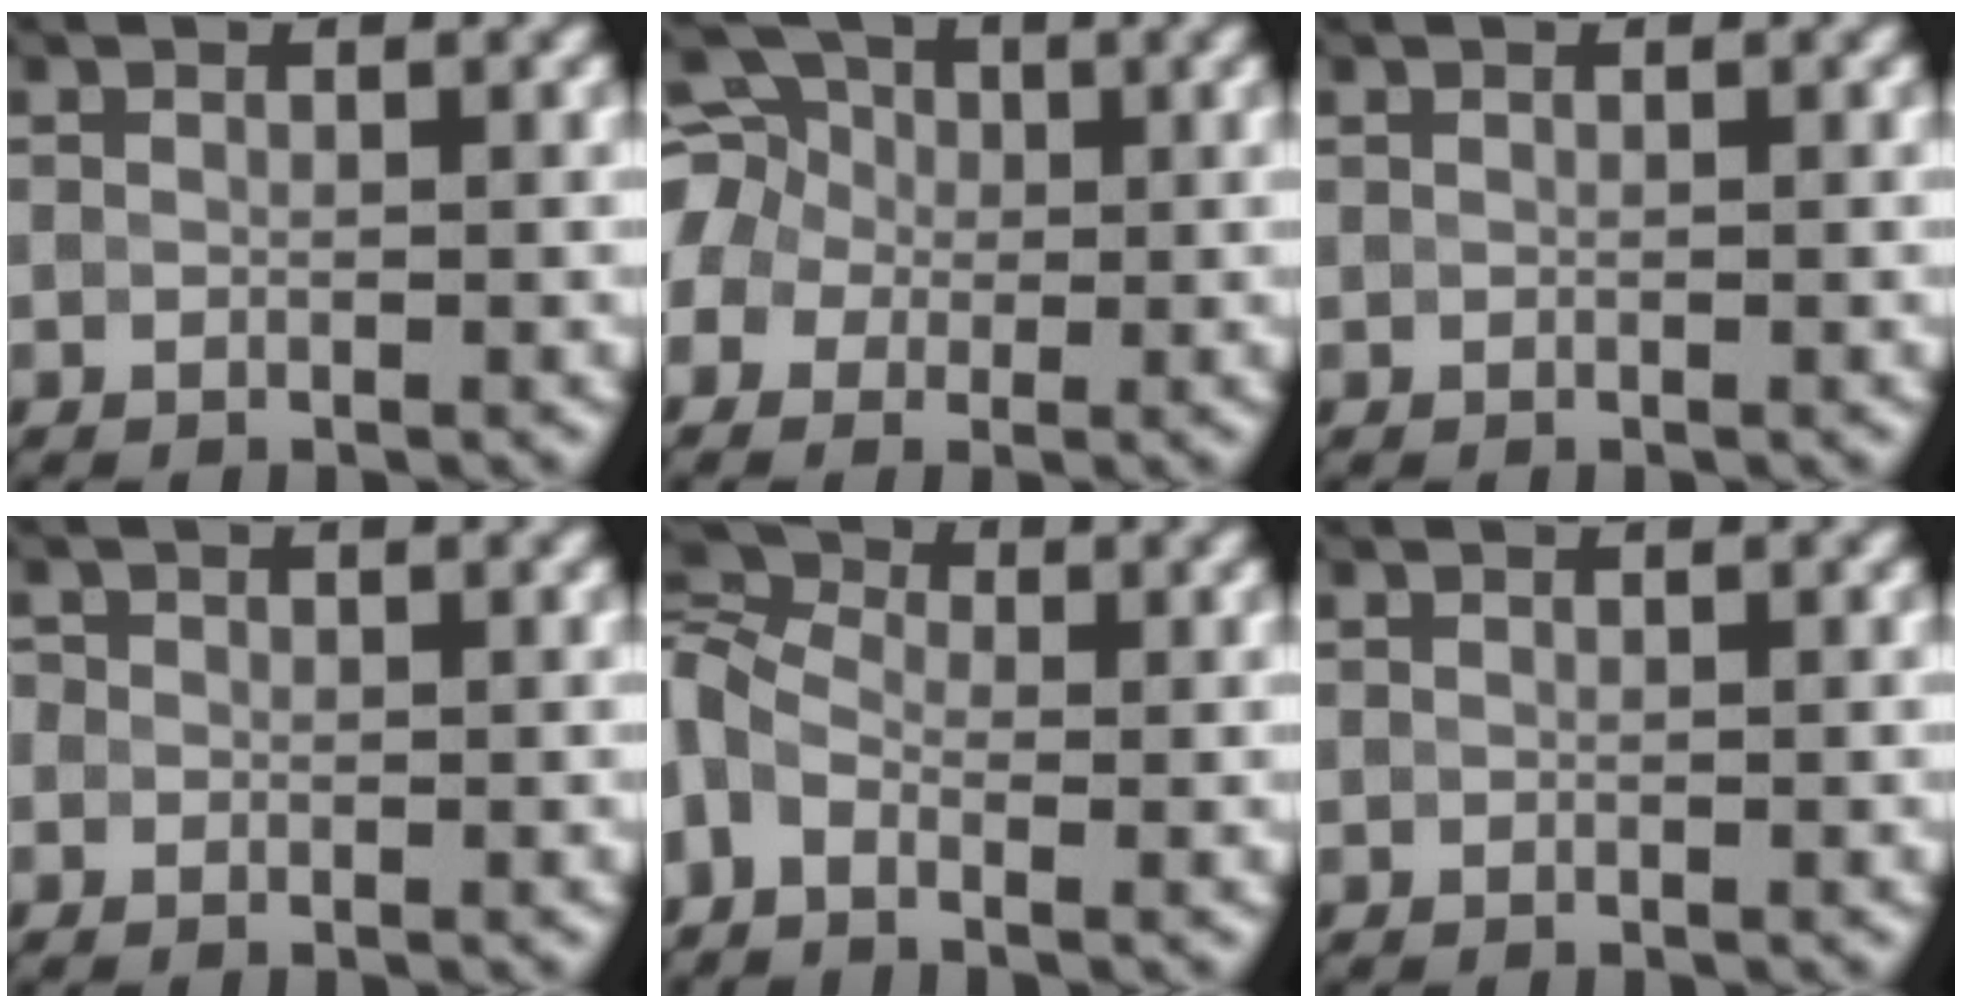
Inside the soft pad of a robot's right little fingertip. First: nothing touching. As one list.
[{"total": 8.4, "force": [0.3, 7.3, 4.1], "torque": [-0.108, 0.035, -0.044]}, {"total": 0.0}, {"total": 0.7, "force": [0.1, 0.7, 0.2], "torque": [-0.002, -0.002, -0.005]}, {"total": 6.4, "force": [-0.4, 4.1, 4.9], "torque": [-0.126, 0.023, -0.020]}, {"total": 0.0}]